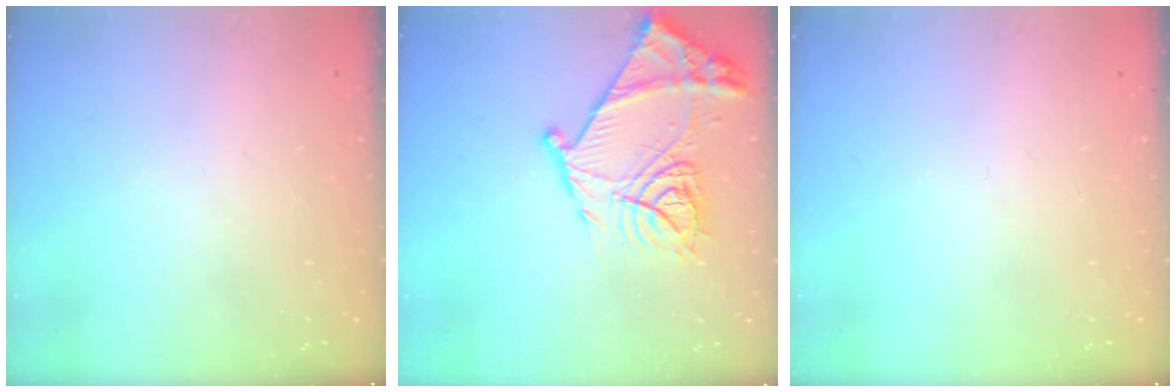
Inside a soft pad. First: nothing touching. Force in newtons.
{"total": 20.4, "press": 20.3, "slide": 2.0}
{"total": 0.0}